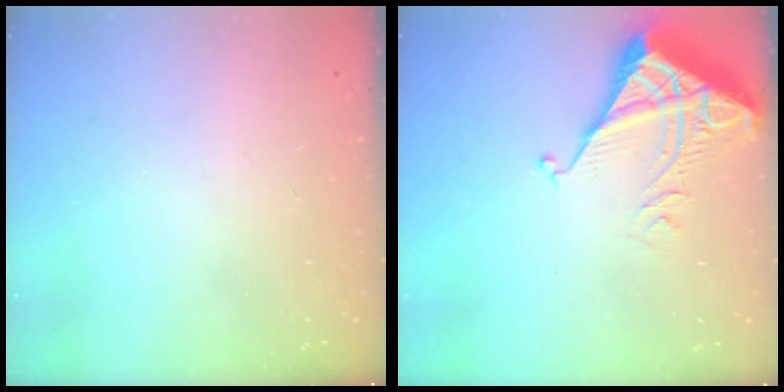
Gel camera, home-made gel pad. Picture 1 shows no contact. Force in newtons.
{"total": 5.4, "press": 5.4, "slide": 0.7}